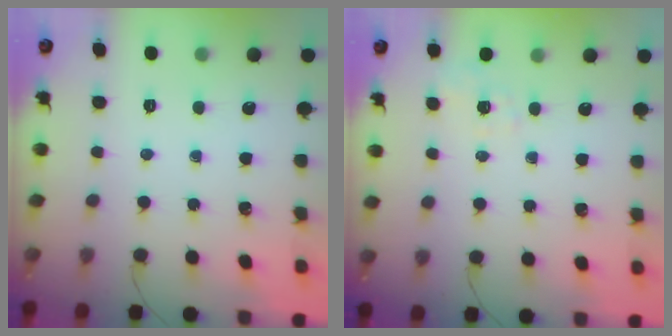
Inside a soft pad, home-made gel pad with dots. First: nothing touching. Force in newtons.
{"total": 2.3, "press": 1.6, "slide": 1.6}